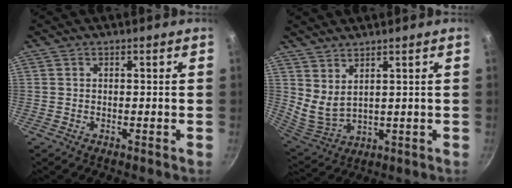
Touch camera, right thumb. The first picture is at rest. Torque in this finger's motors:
{"motor_torque": [-0.62, 0.90, 0.05, -0.01, 0.12]}